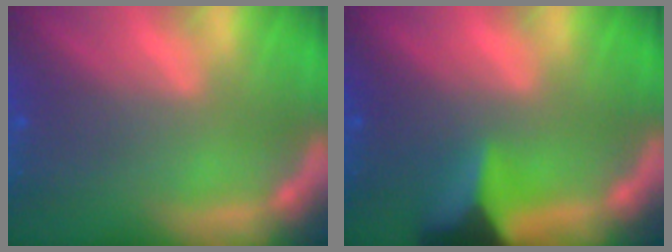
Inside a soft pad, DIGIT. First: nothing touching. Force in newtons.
{"total": 6.0}